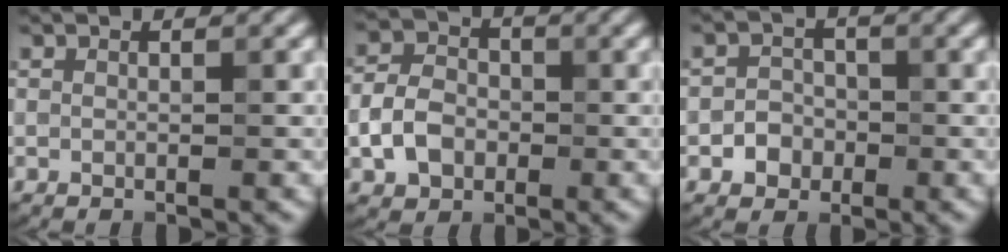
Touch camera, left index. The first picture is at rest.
{"total": 4.0, "force": [-1.3, 2.9, 2.4], "torque": [-0.051, 0.007, -0.027]}
{"total": 2.1, "force": [-0.9, 1.7, 0.7], "torque": [0.004, 0.006, -0.023]}